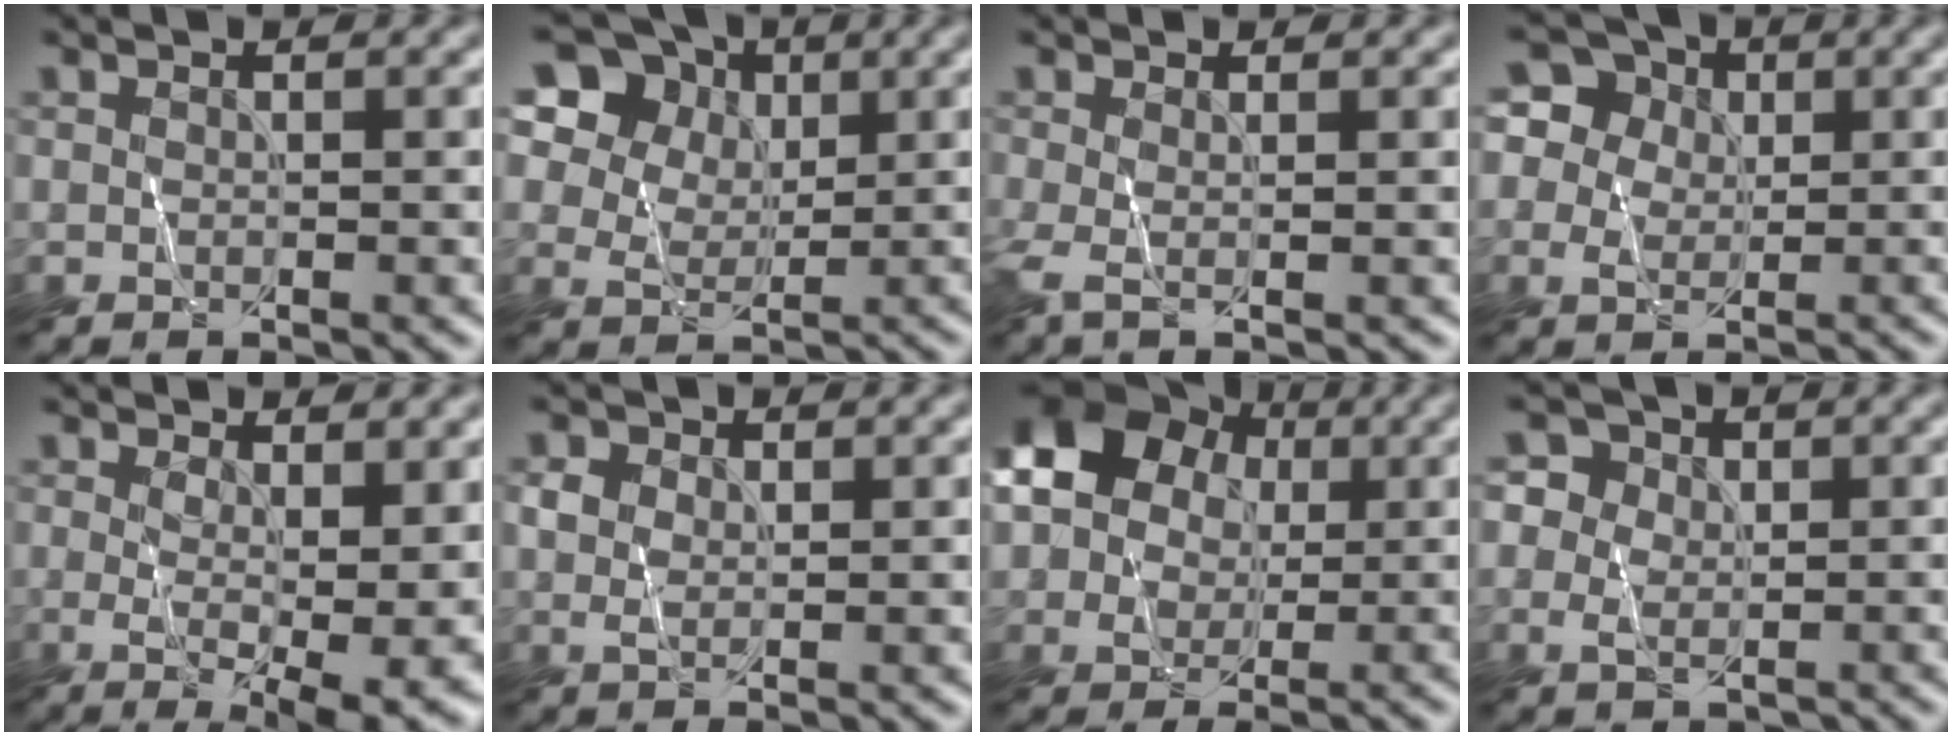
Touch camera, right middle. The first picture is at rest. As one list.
[{"total": 12.5, "force": [6.5, 9.4, 5.1], "torque": [-0.142, 0.032, 0.119]}, {"total": 1.9, "force": [-0.2, 0.5, 1.8], "torque": [-0.041, -0.002, -0.010]}, {"total": 6.7, "force": [2.6, 5.6, 2.7], "torque": [-0.036, 0.030, 0.026]}, {"total": 6.8, "force": [0.2, 2.1, 6.5], "torque": [-0.104, -0.020, 0.011]}, {"total": 1.8, "force": [0.5, 1.3, 1.2], "torque": [-0.027, 0.004, 0.009]}, {"total": 10.8, "force": [3.0, 8.6, 5.7], "torque": [-0.103, 0.043, 0.034]}, {"total": 5.1, "force": [1.3, 4.5, 2.0], "torque": [-0.025, 0.023, 0.006]}]